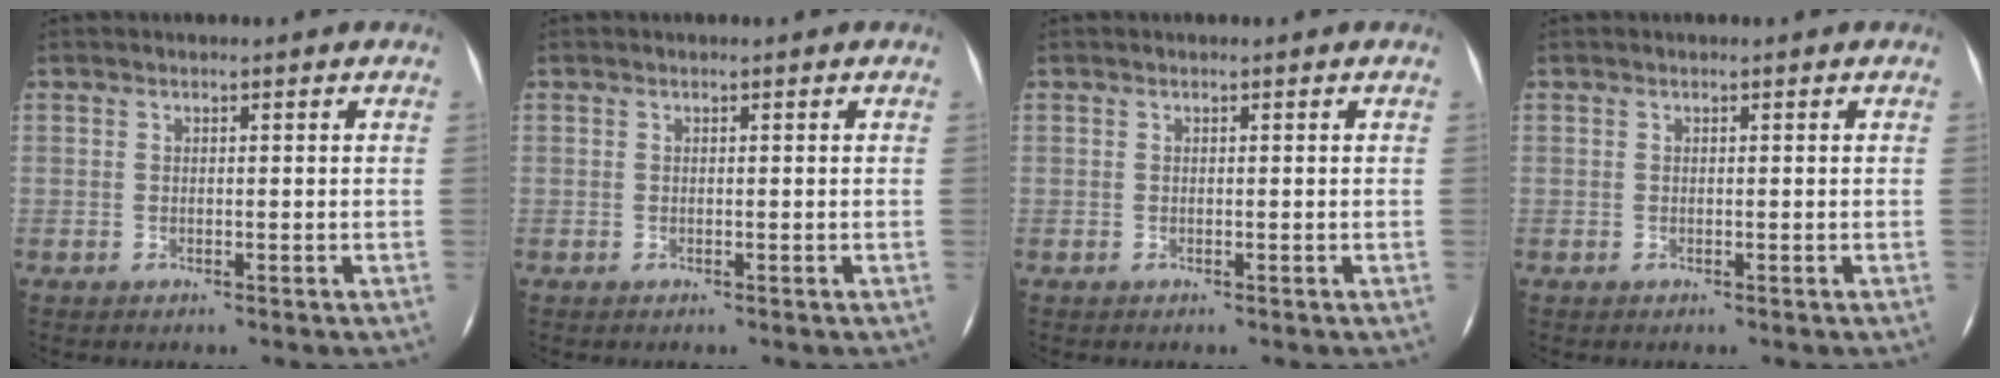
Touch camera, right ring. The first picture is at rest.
{"total": 0.0}
{"total": 0.0}
{"total": 0.0}